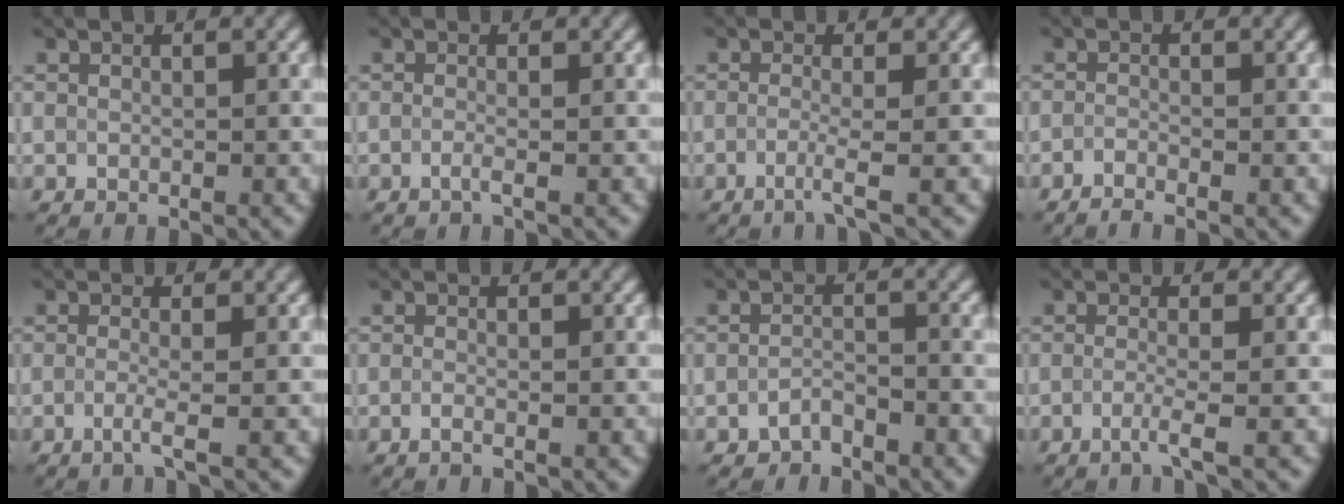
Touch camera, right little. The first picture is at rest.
{"total": 0.9, "force": [-0.9, 0.0, 0.3], "torque": [-0.005, -0.005, -0.015]}
{"total": 1.7, "force": [-1.4, -0.2, 1.1], "torque": [-0.020, -0.003, -0.030]}
{"total": 1.8, "force": [-1.8, -0.2, 0.0], "torque": [0.001, -0.005, -0.034]}
{"total": 1.5, "force": [-1.2, 0.0, 0.9], "torque": [-0.017, -0.004, -0.023]}
{"total": 1.0, "force": [-0.9, 0.1, 0.4], "torque": [-0.004, -0.005, -0.016]}
{"total": 1.9, "force": [-1.8, 0.0, -0.5], "torque": [-0.001, 0.006, -0.031]}
{"total": 1.6, "force": [-1.4, -0.2, 0.8], "torque": [-0.013, -0.001, -0.030]}